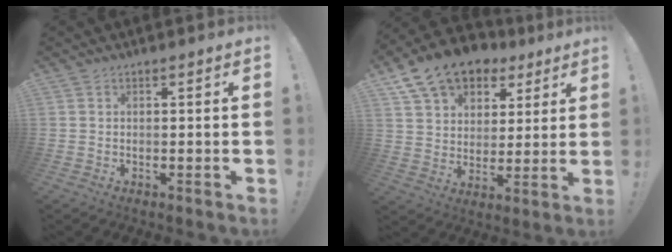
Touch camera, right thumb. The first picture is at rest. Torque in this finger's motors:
{"motor_torque": [-0.03, 0.63, -0.16, 0.40, 0.57]}